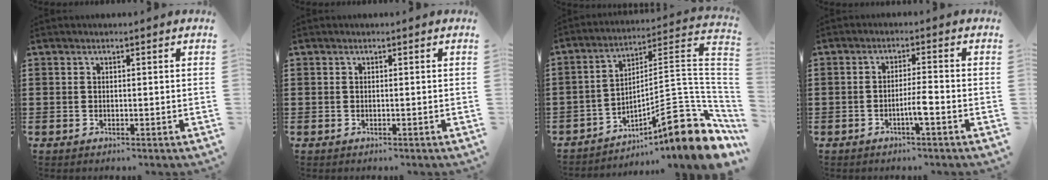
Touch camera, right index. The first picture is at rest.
{"total": 0.0}
{"total": 13.1, "force": [-6.7, 3.2, 10.8], "torque": [-0.141, -0.005, -0.118]}
{"total": 3.4, "force": [-1.6, 0.0, 3.0], "torque": [-0.053, -0.002, -0.031]}